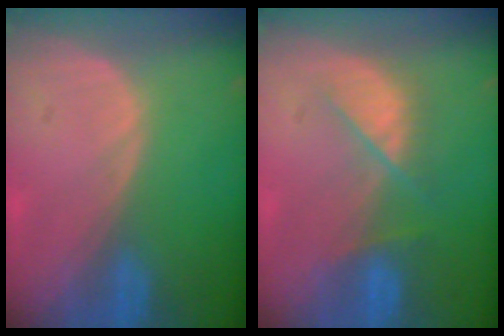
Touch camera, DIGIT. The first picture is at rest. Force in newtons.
{"total": 5.1, "press": 5.1, "slide": 0.8}